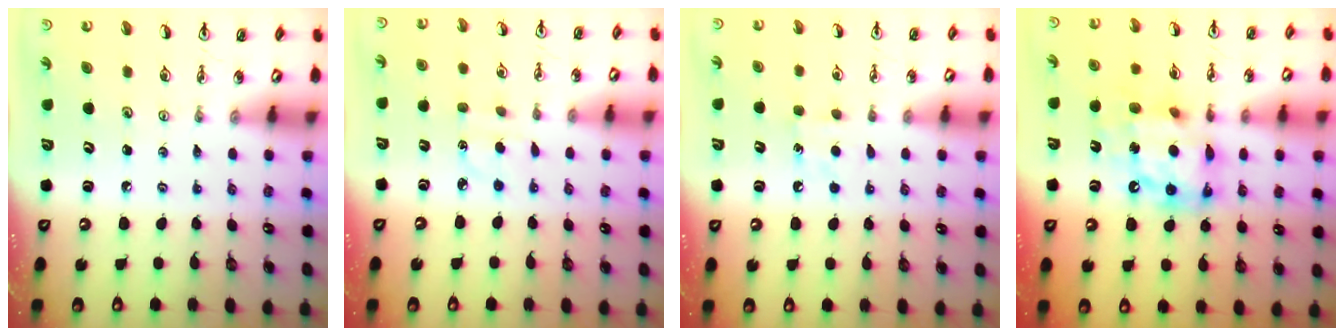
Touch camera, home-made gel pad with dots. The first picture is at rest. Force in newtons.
{"total": 2.6, "press": 2.6, "slide": 0.5}
{"total": 6.4, "press": 6.3, "slide": 0.8}
{"total": 14.3, "press": 14.3, "slide": 1.5}